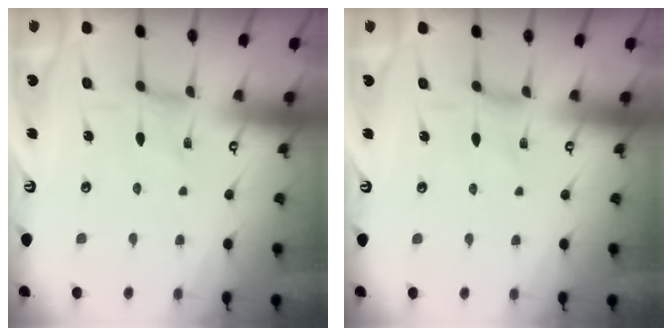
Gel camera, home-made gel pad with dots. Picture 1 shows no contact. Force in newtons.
{"total": 1.4, "press": 1.4, "slide": 0.2}